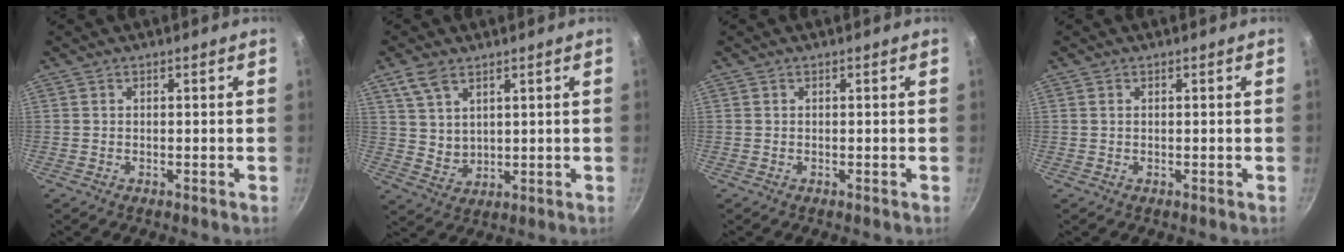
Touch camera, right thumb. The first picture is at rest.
{"total": 6.6, "force": [3.9, 3.8, 3.6], "torque": [-0.056, -0.020, 0.085]}
{"total": 0.0}
{"total": 0.5, "force": [0.2, 0.4, 0.3], "torque": [-0.006, 0.001, 0.003]}